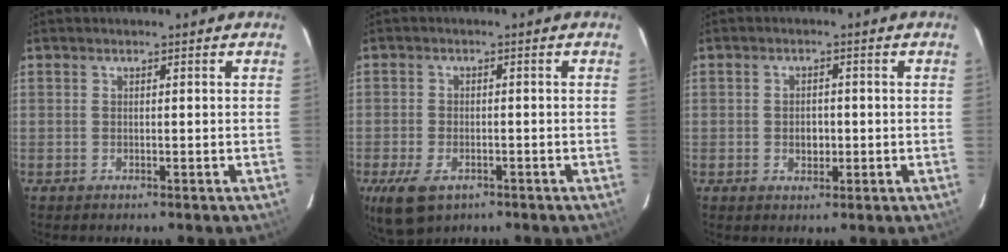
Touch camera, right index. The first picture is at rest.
{"total": 7.8, "force": [-4.2, 4.4, 4.9], "torque": [-0.116, -0.023, -0.073]}
{"total": 2.8, "force": [-0.5, 2.1, 1.8], "torque": [-0.030, 0.002, -0.006]}